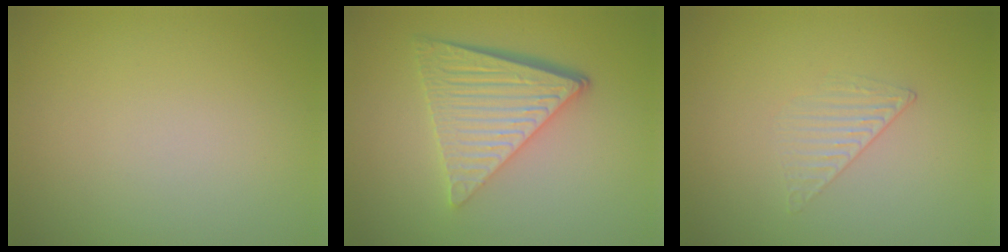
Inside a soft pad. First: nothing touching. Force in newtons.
{"total": 6.5, "press": 4.4, "slide": 4.8}
{"total": 1.4, "press": 0.3, "slide": 1.4}